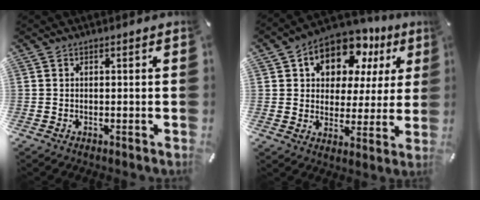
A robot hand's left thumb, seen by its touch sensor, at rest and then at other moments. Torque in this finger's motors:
{"motor_torque": [2.36, 2.38, 1.60, -1.17, 0.13]}